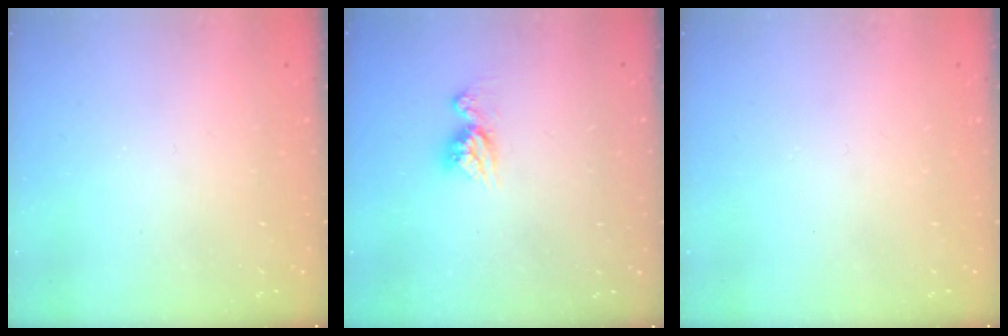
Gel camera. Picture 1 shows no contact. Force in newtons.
{"total": 8.7, "press": 8.7, "slide": 0.8}
{"total": 0.0}